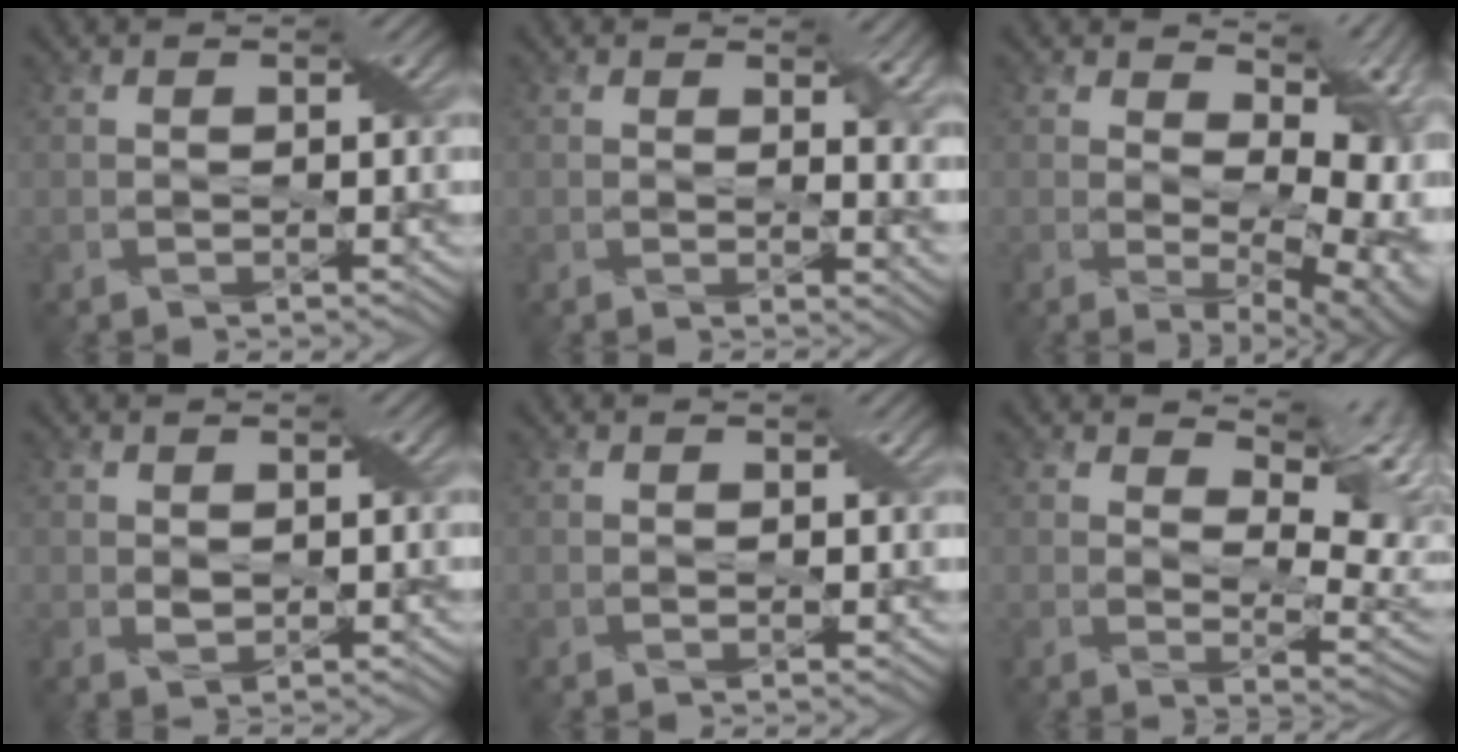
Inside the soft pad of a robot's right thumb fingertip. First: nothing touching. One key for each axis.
{"total": 4.8, "fx": 1.6, "fy": 2.0, "fz": 4.0, "tx": -0.057, "ty": -0.011, "tz": 0.031}
{"total": 13.9, "fx": 1.9, "fy": 7.2, "fz": 11.8, "tx": -0.158, "ty": -0.015, "tz": 0.070}
{"total": 1.0, "fx": 0.4, "fy": 0.7, "fz": 0.6, "tx": -0.017, "ty": -0.002, "tz": 0.012}
{"total": 0.8, "fx": 0.3, "fy": 0.5, "fz": 0.6, "tx": -0.007, "ty": 0.000, "tz": 0.005}
{"total": 9.5, "fx": 5.2, "fy": 4.3, "fz": 6.6, "tx": -0.100, "ty": -0.004, "tz": 0.079}